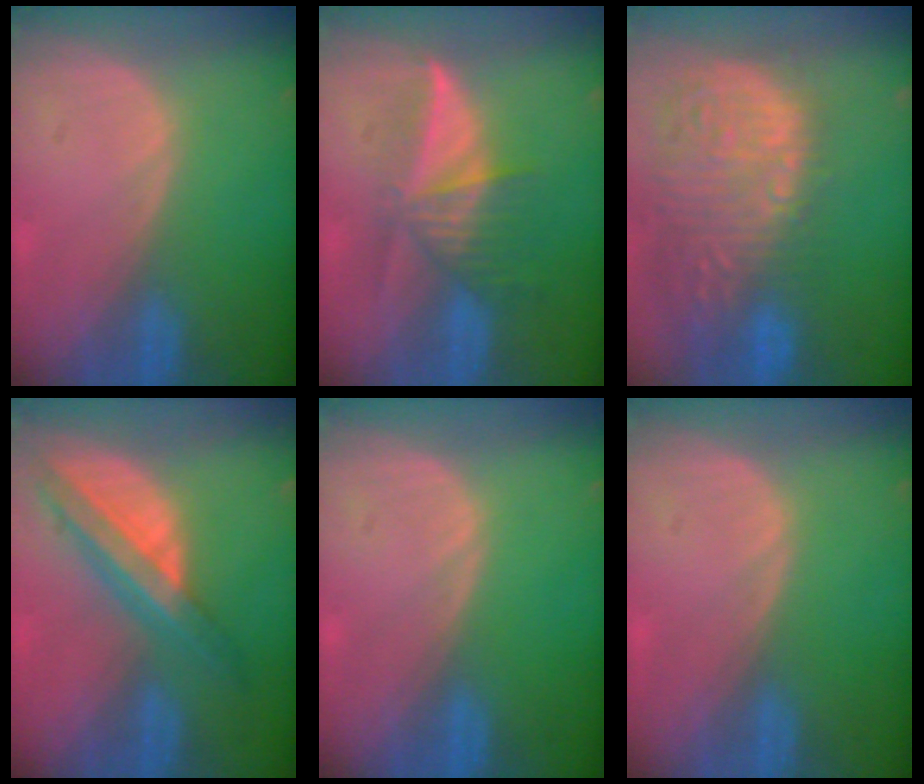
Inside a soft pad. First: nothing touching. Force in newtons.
{"total": 6.1, "press": 6.0, "slide": 1.2}
{"total": 15.4, "press": 12.6, "slide": 8.8}
{"total": 8.1, "press": 6.8, "slide": 4.3}
{"total": 0.0}
{"total": 0.0}